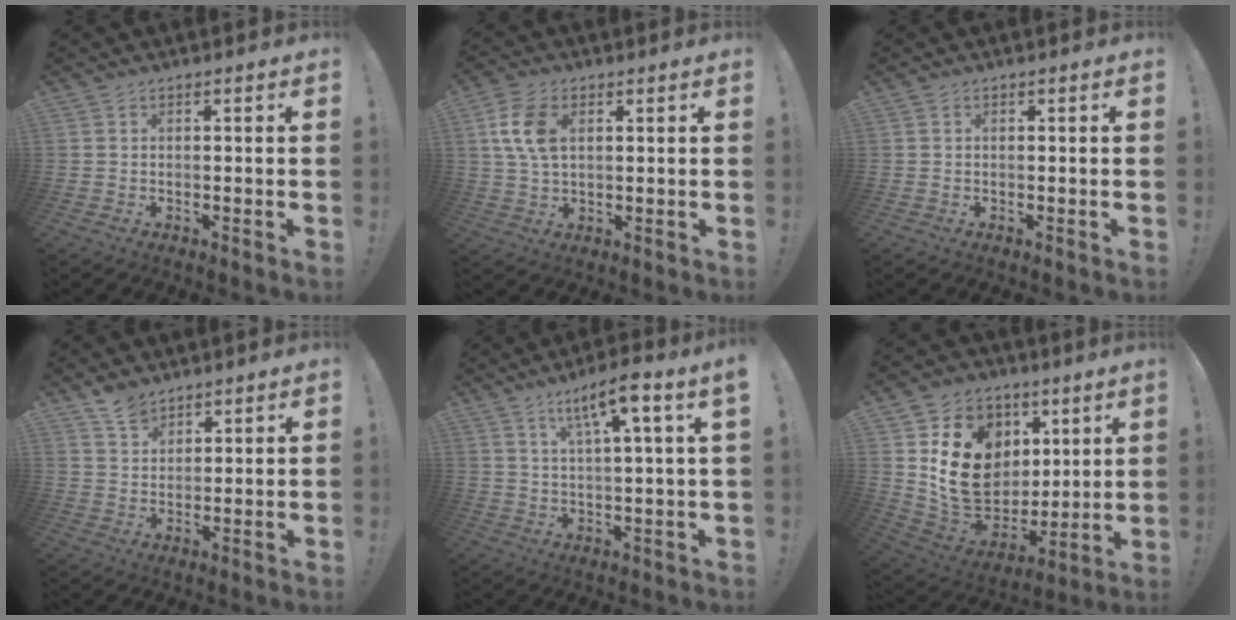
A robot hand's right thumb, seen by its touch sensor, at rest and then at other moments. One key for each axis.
{"total": 9.8, "fx": 2.8, "fy": 6.2, "fz": 6.9, "tx": -0.145, "ty": 0.004, "tz": 0.053}
{"total": 0.0}
{"total": 5.4, "fx": 4.5, "fy": 2.5, "fz": 1.5, "tx": -0.025, "ty": -0.027, "tz": 0.085}
{"total": 9.0, "fx": 4.5, "fy": -0.1, "fz": 7.8, "tx": -0.126, "ty": -0.018, "tz": 0.065}
{"total": 19.8, "fx": 5.6, "fy": 15.8, "fz": 10.4, "tx": -0.175, "ty": -0.022, "tz": 0.130}